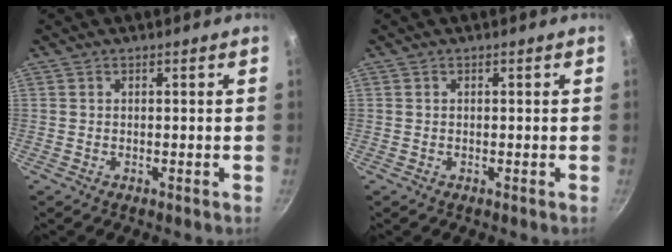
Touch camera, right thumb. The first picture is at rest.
{"total": 0.0}